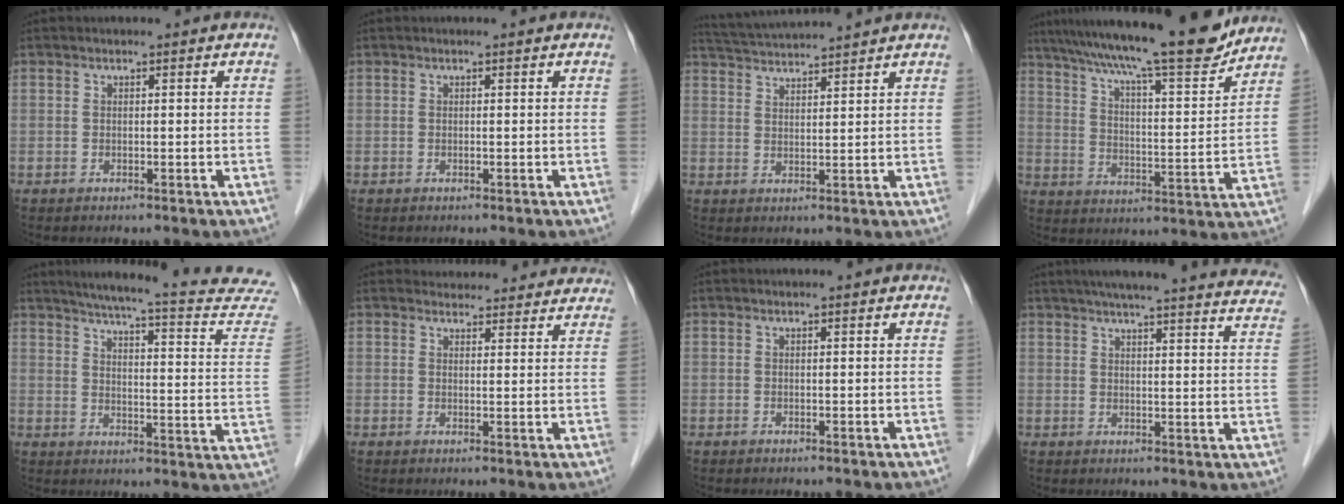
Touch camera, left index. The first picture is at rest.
{"total": 0.0}
{"total": 8.6, "force": [8.2, -1.1, 2.5], "torque": [-0.054, 0.026, 0.134]}
{"total": 20.3, "force": [17.4, 1.3, 10.4], "torque": [-0.173, 0.001, 0.261]}
{"total": 24.4, "force": [22.3, 1.0, 9.8], "torque": [-0.130, -0.070, 0.262]}
{"total": 12.2, "force": [11.6, 3.3, 1.7], "torque": [0.008, 0.011, 0.119]}
{"total": 0.0}
{"total": 29.0, "force": [26.2, 2.2, 12.2], "torque": [-0.181, -0.042, 0.303]}